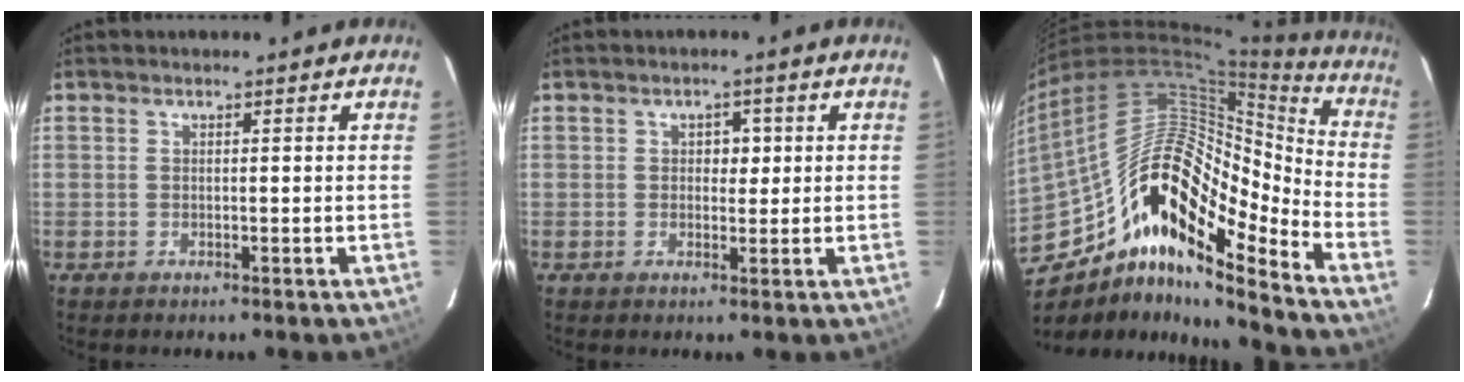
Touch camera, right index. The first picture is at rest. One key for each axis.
{"total": 2.2, "fx": 0.3, "fy": 1.9, "fz": 1.0, "tx": -0.012, "ty": 0.009, "tz": 0.004}
{"total": 21.2, "fx": -10.6, "fy": 7.6, "fz": 16.8, "tx": -0.280, "ty": -0.002, "tz": -0.202}